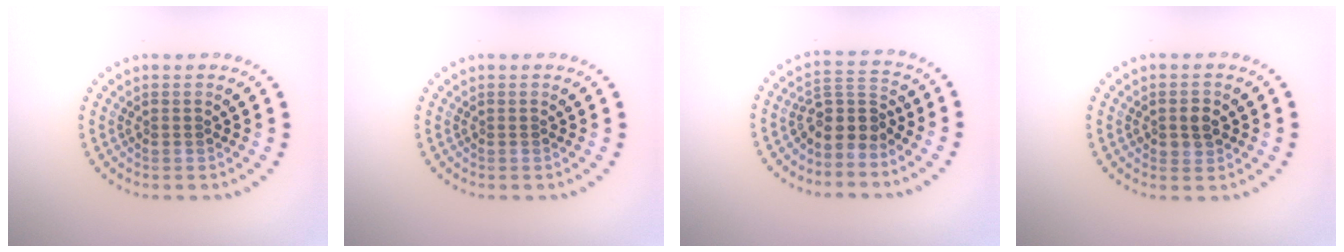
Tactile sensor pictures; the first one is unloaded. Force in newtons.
{"total": 0.0}
{"total": 3.3, "press": 2.5, "slide": 2.1}
{"total": 1.9, "press": 1.9, "slide": 0.3}